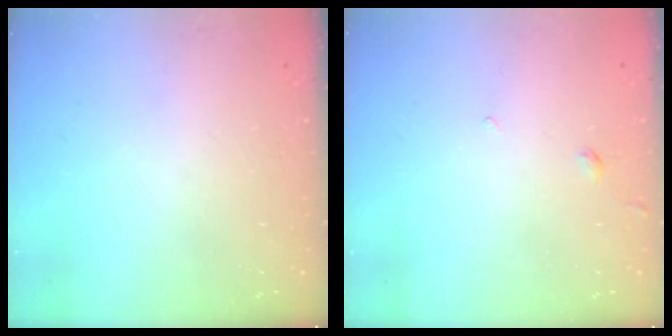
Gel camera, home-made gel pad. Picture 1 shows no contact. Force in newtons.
{"total": 1.5, "press": 1.5, "slide": 0.5}